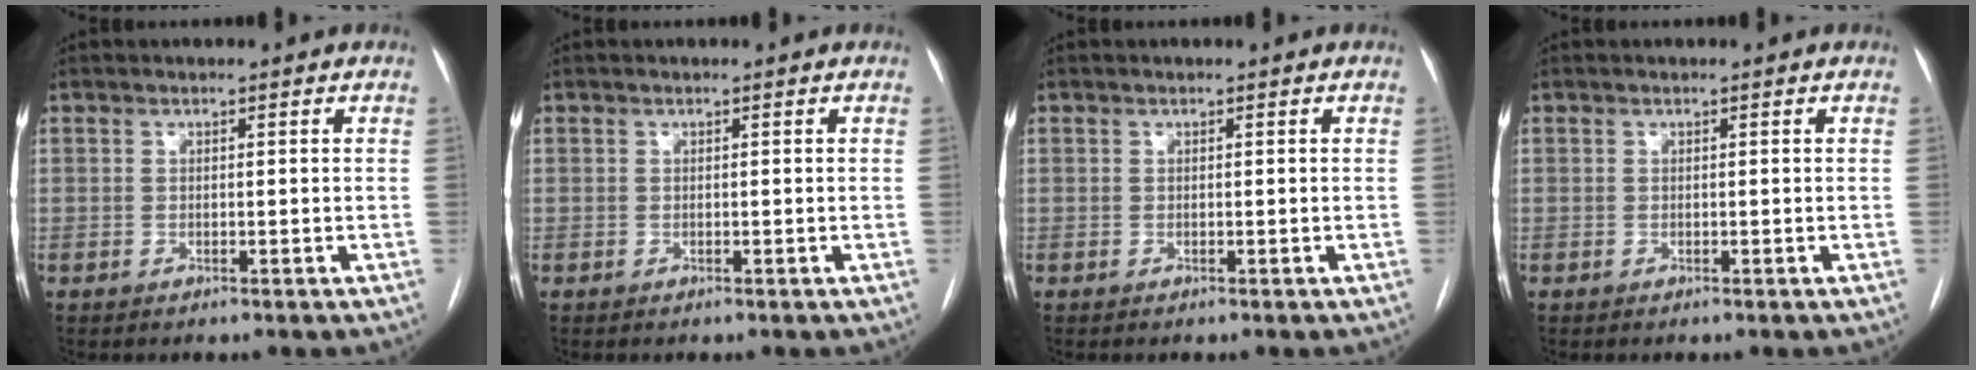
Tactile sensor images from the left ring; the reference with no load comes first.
{"total": 0.0}
{"total": 0.0}
{"total": 0.0}